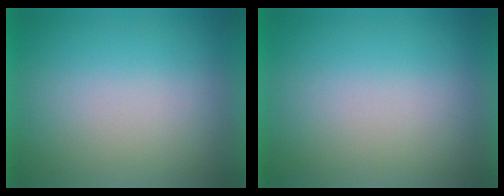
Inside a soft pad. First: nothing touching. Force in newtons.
{"total": 0.0}